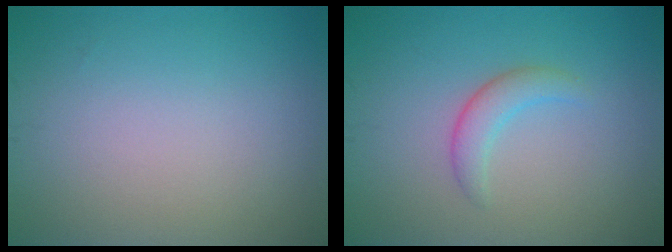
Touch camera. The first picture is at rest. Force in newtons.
{"total": 2.1, "press": 2.1, "slide": 0.2}